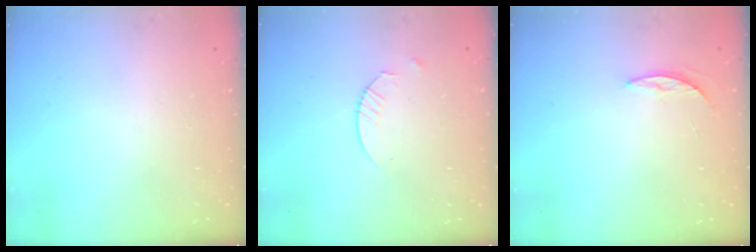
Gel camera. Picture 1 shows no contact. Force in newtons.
{"total": 2.4, "press": 2.4, "slide": 0.3}
{"total": 4.5, "press": 4.4, "slide": 0.4}